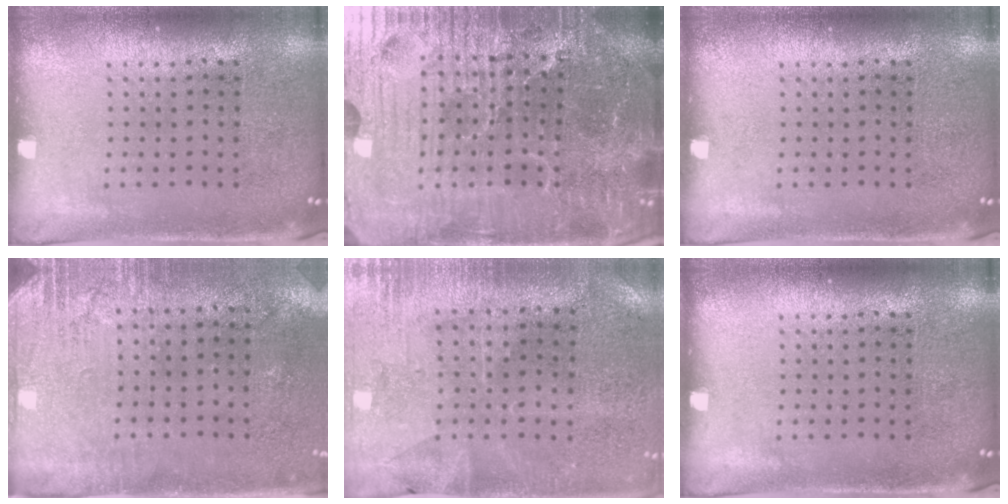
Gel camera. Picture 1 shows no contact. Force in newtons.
{"total": 6.8, "press": 6.2, "slide": 2.8}
{"total": 0.0}
{"total": 2.8, "press": 2.4, "slide": 1.5}
{"total": 0.5, "press": 0.3, "slide": 0.4}
{"total": 0.0}